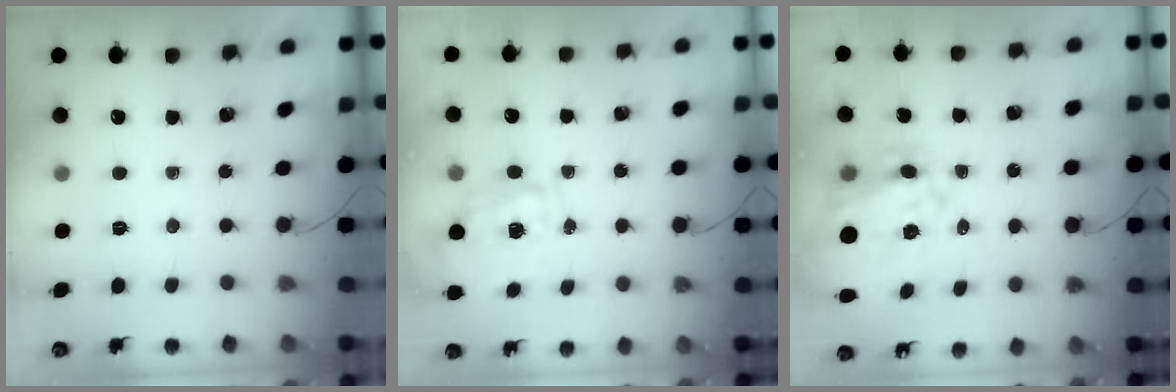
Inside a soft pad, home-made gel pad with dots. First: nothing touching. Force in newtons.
{"total": 1.7, "press": 1.6, "slide": 0.5}
{"total": 10.7, "press": 9.8, "slide": 4.3}